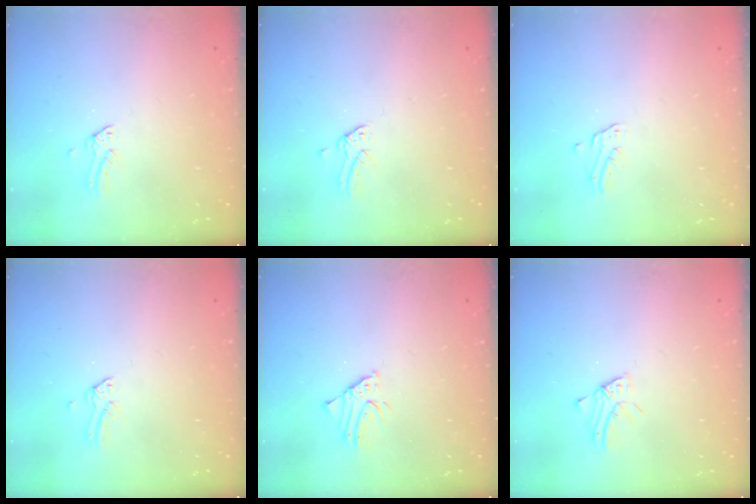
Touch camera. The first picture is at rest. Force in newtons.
{"total": 0.0}
{"total": 1.2, "press": 1.2, "slide": 0.0}
{"total": 0.0}
{"total": 1.7, "press": 1.7, "slide": 0.1}
{"total": 1.6, "press": 1.6, "slide": 0.1}